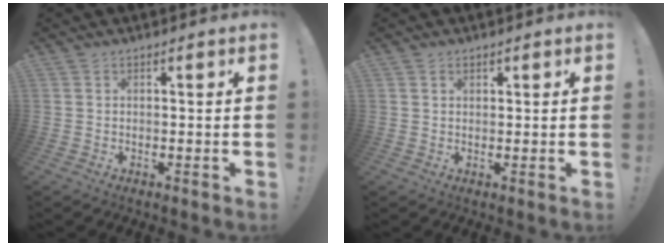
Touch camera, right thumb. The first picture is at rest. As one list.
[{"total": 1.1, "force": [0.6, 0.8, 0.3], "torque": [-0.006, 0.001, 0.011]}]